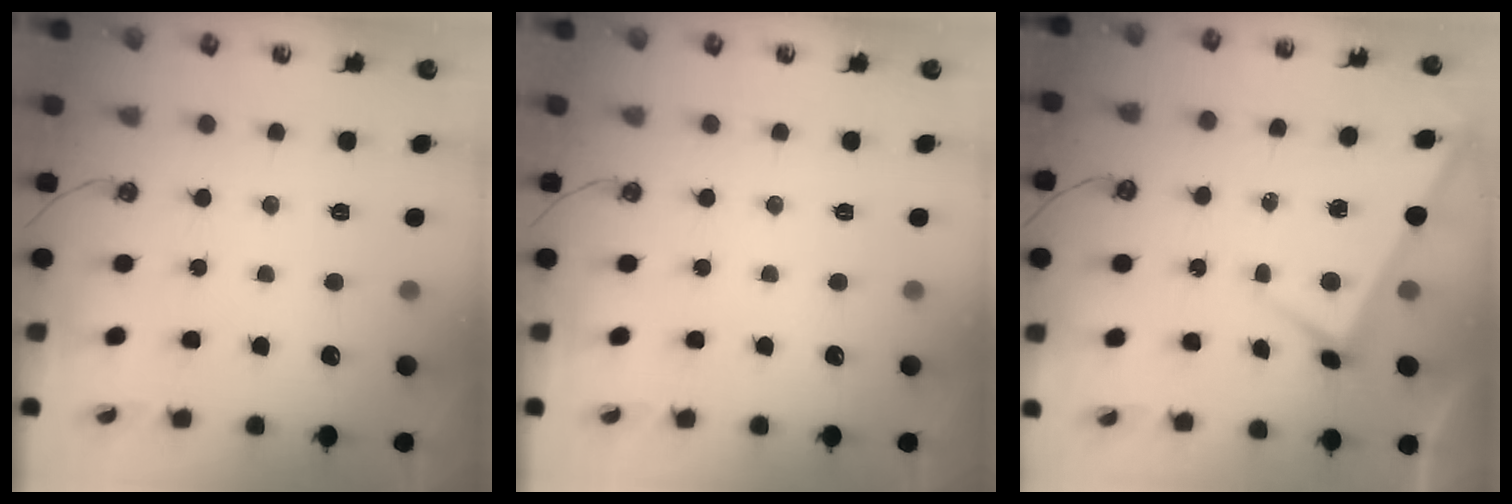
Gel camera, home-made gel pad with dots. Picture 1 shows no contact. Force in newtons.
{"total": 0.0}
{"total": 2.8, "press": 2.8, "slide": 0.1}